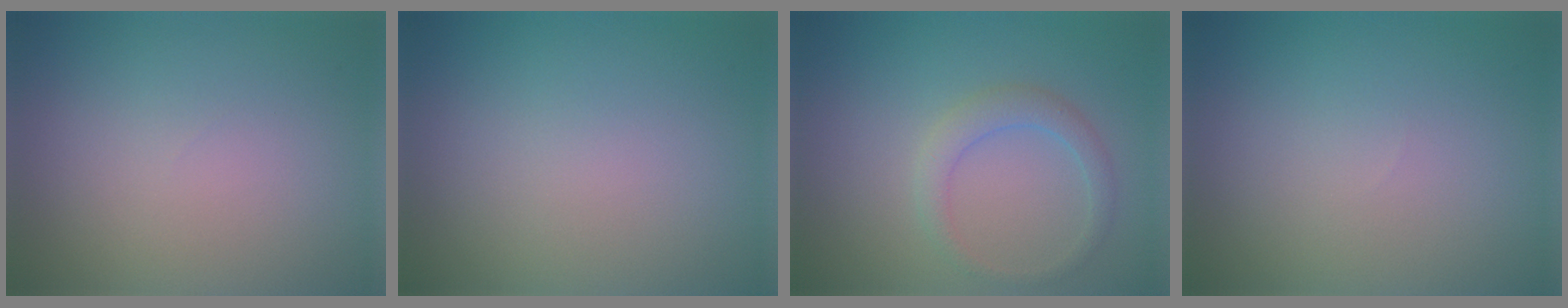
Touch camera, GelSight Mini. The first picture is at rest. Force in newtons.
{"total": 0.0}
{"total": 2.0, "press": 2.0, "slide": 0.1}
{"total": 0.0}